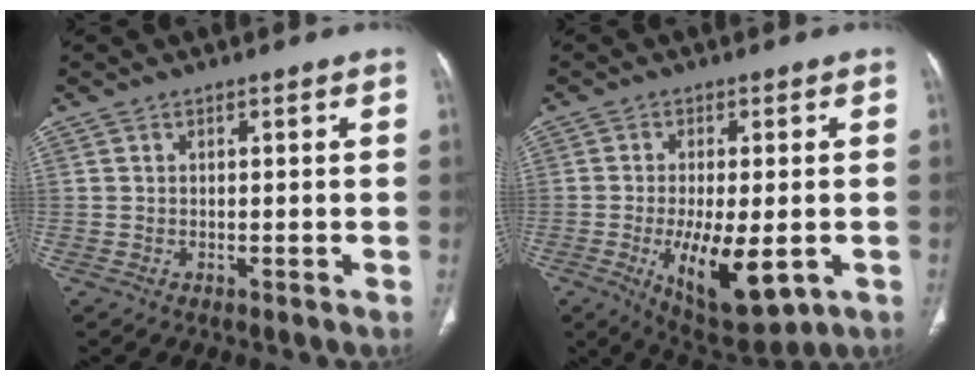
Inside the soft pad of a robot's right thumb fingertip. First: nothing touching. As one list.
[{"total": 13.3, "force": [-3.6, 5.4, 11.6], "torque": [-0.181, -0.017, -0.040]}]